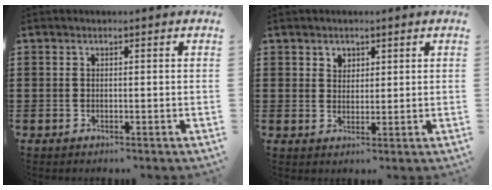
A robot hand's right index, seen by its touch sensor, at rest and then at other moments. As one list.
[{"total": 2.0, "force": [1.5, 1.4, 0.1], "torque": [-0.008, 0.006, 0.028]}]